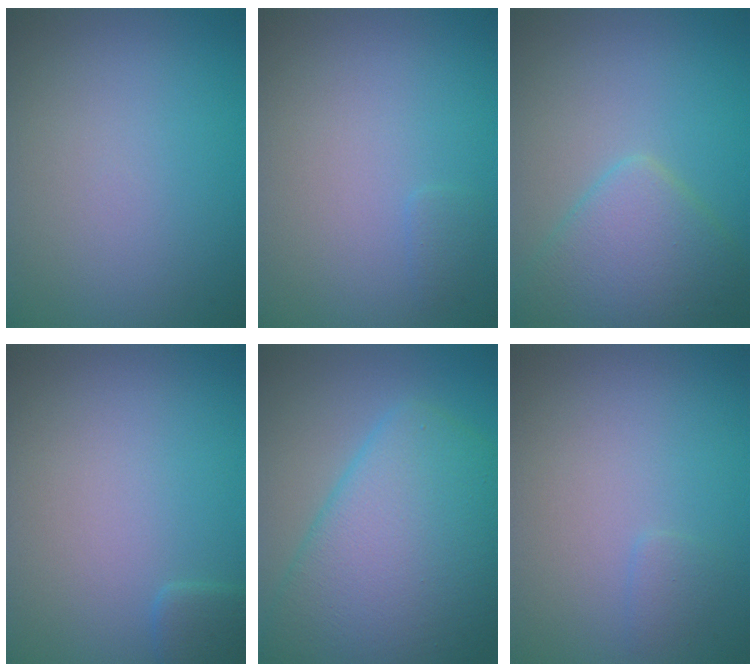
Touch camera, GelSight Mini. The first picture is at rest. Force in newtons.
{"total": 0.6, "press": 0.6, "slide": 0.0}
{"total": 4.7, "press": 4.7, "slide": 0.2}
{"total": 1.3, "press": 1.3, "slide": 0.2}
{"total": 10.4, "press": 10.4, "slide": 0.3}
{"total": 0.7, "press": 0.7, "slide": 0.1}